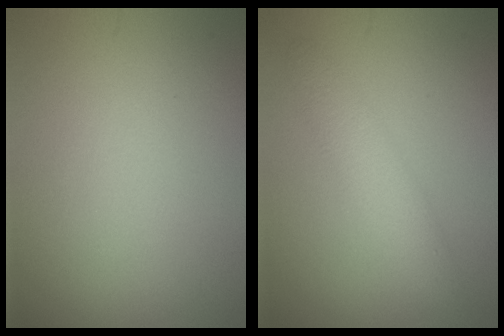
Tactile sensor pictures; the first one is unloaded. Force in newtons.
{"total": 2.8, "press": 2.8, "slide": 0.0}